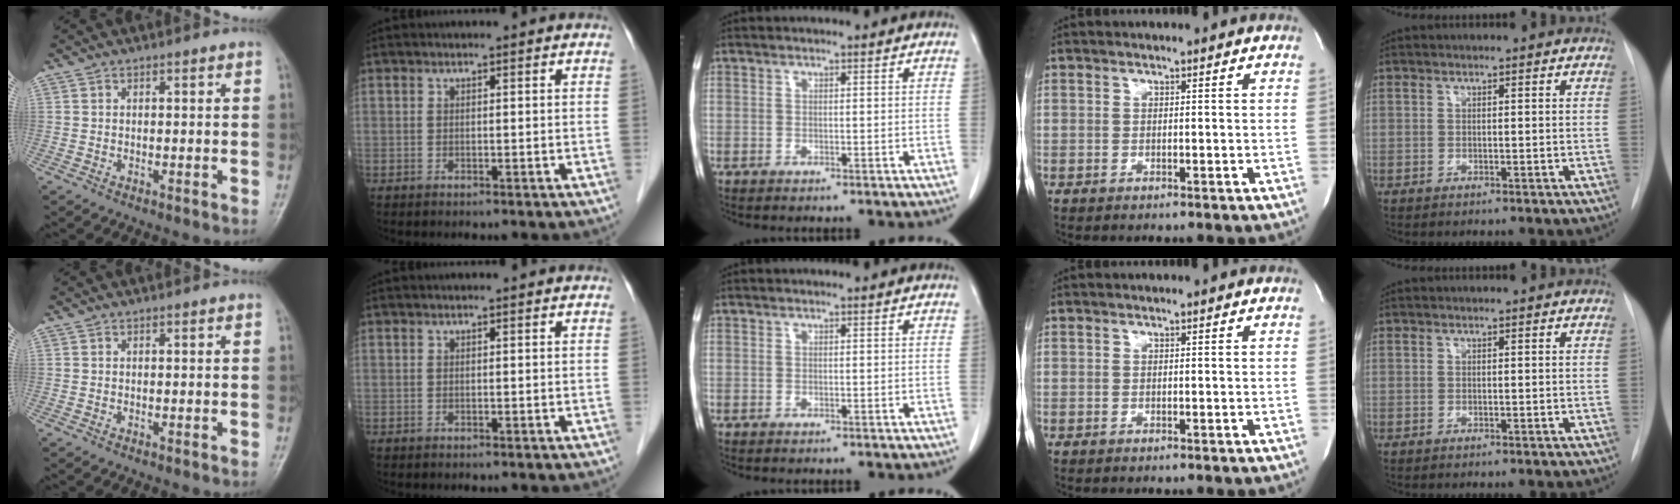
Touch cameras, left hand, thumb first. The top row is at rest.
{}